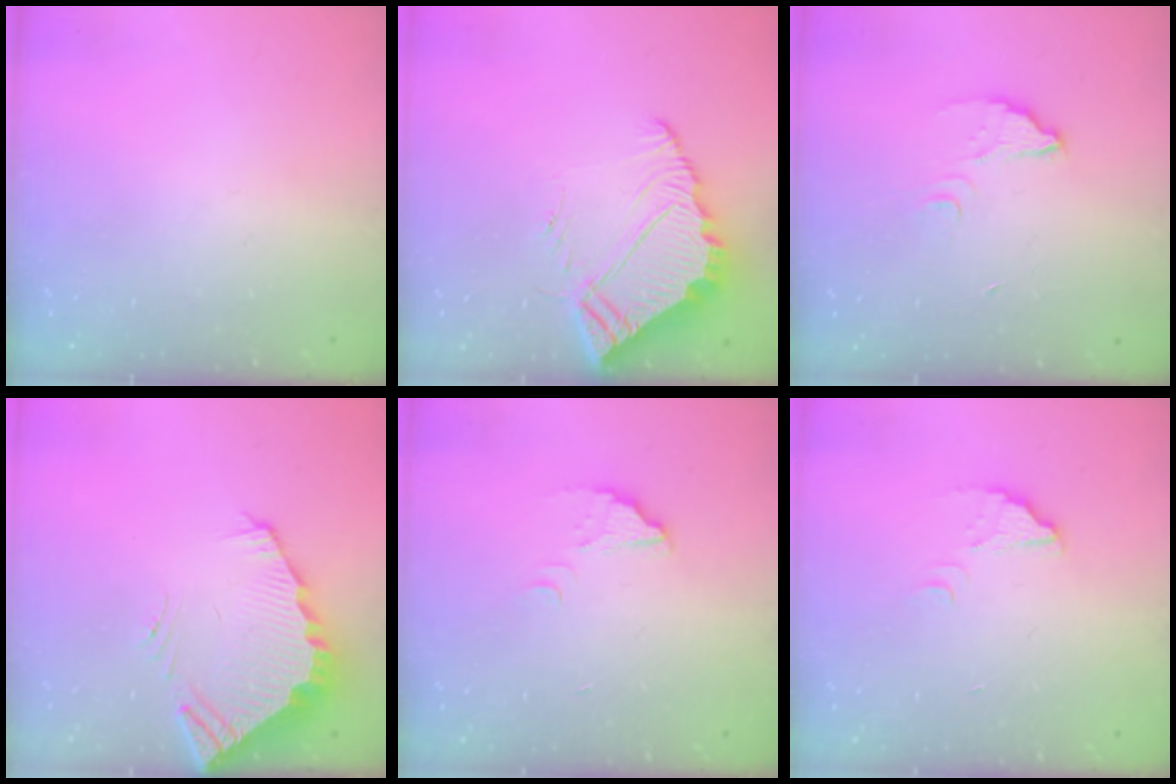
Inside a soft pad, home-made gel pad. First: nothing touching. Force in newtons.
{"total": 7.2, "press": 7.2, "slide": 0.5}
{"total": 3.4, "press": 3.3, "slide": 0.3}
{"total": 3.6, "press": 3.6, "slide": 0.3}
{"total": 2.1, "press": 2.1, "slide": 0.1}
{"total": 2.1, "press": 2.1, "slide": 0.1}